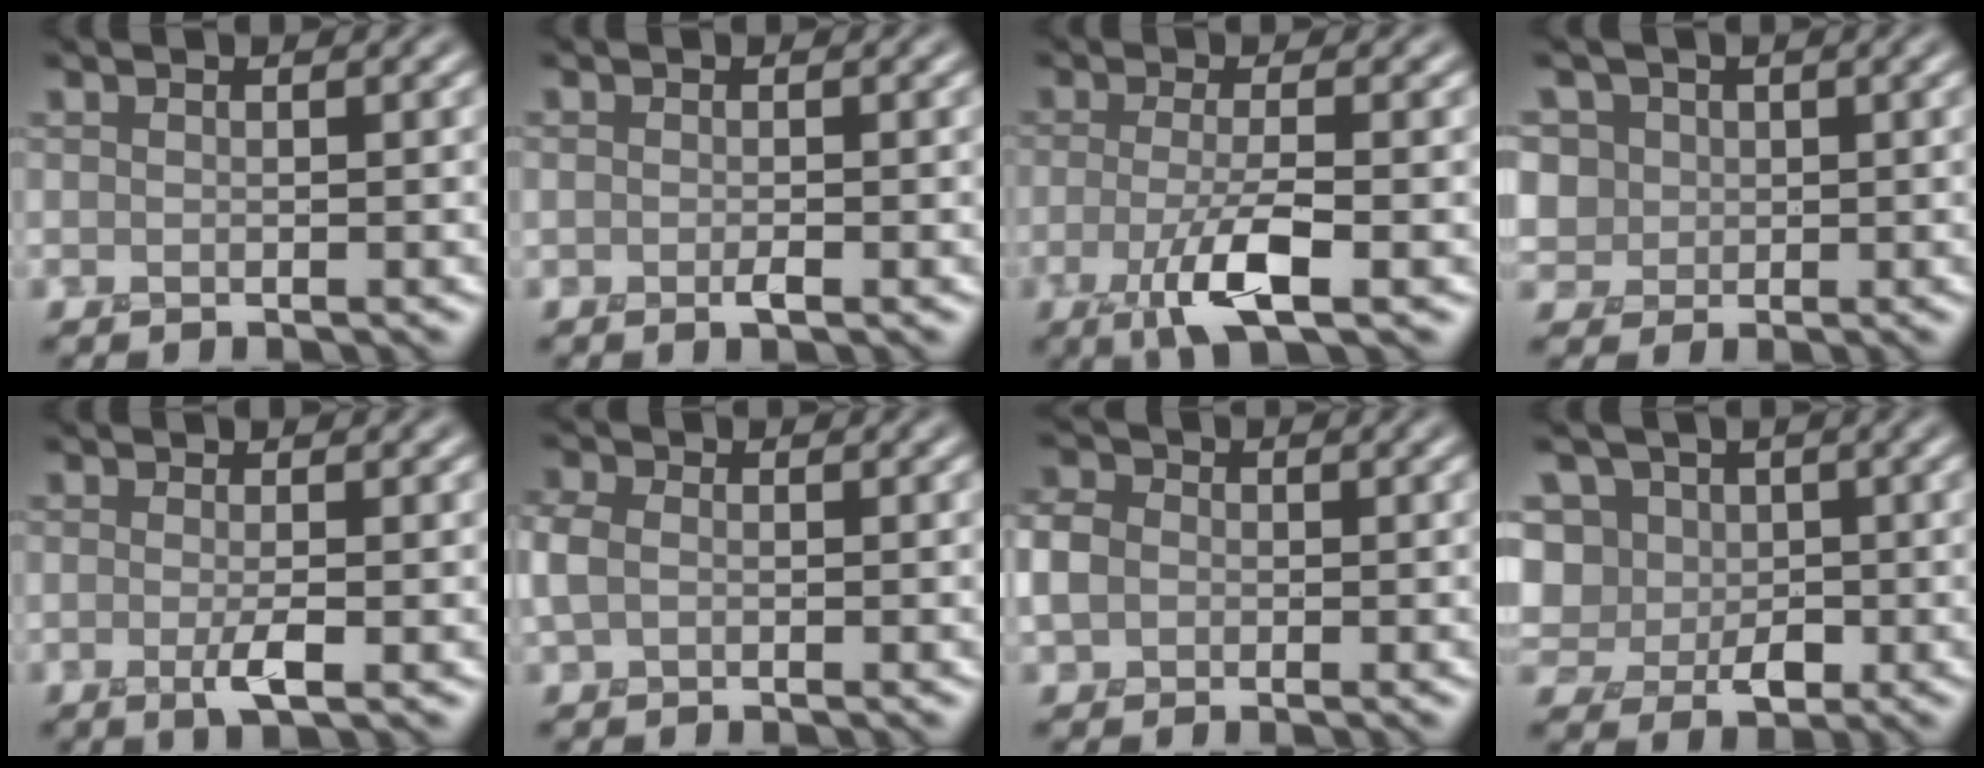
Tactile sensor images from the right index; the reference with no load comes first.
{"total": 0.0}
{"total": 4.2, "force": [-1.6, 1.0, 3.8], "torque": [-0.080, -0.004, -0.032]}
{"total": 5.2, "force": [2.6, 4.2, 1.5], "torque": [-0.047, 0.021, 0.032]}
{"total": 1.4, "force": [-0.4, 0.1, 1.4], "torque": [-0.031, -0.003, -0.008]}
{"total": 1.5, "force": [0.0, 1.3, 0.6], "torque": [-0.019, 0.007, -0.007]}
{"total": 2.3, "force": [-0.1, 2.2, 0.7], "torque": [-0.021, 0.008, -0.008]}
{"total": 9.0, "force": [3.0, 7.5, 4.0], "torque": [-0.079, 0.032, 0.028]}